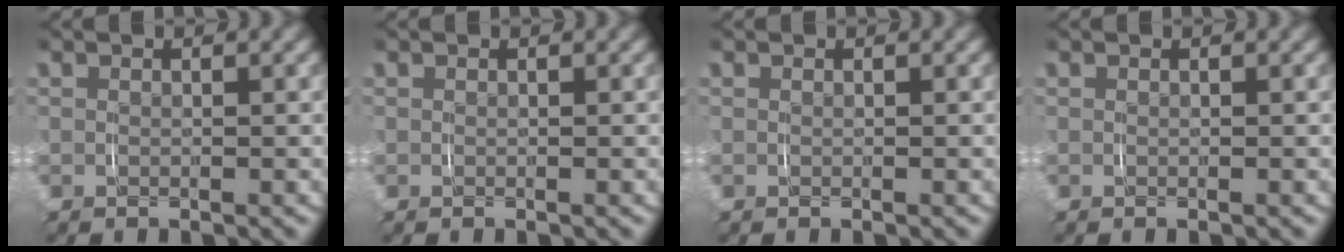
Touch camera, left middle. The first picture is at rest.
{"total": 0.0}
{"total": 0.0}
{"total": 0.0}